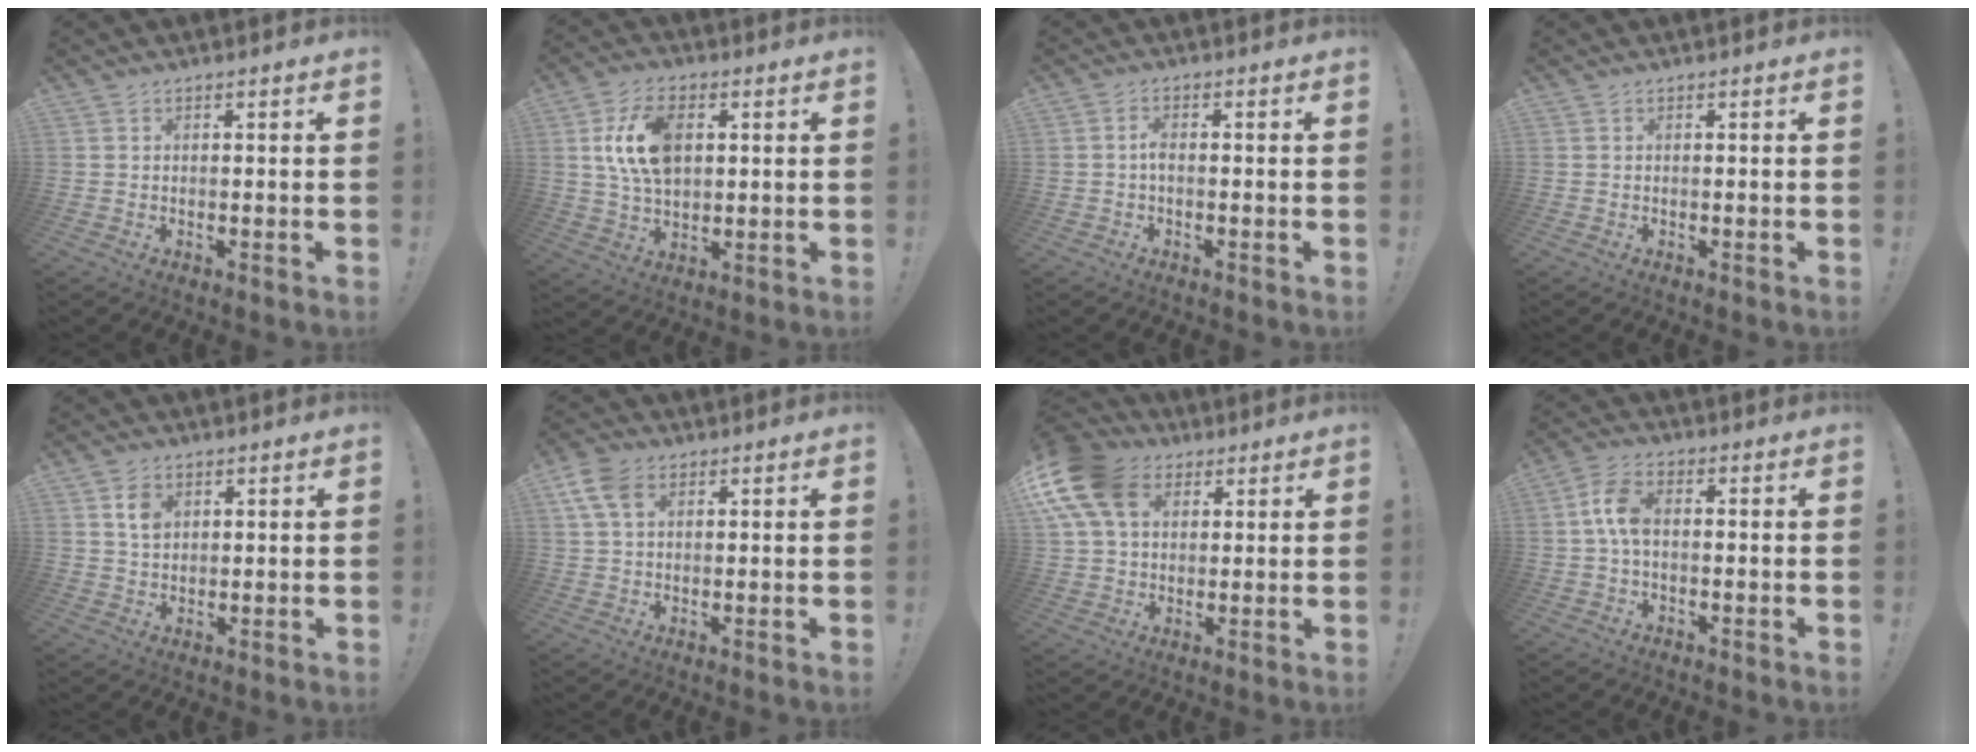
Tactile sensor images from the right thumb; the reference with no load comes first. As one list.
[{"total": 14.2, "force": [3.3, 9.0, 10.5], "torque": [-0.205, 0.009, 0.060]}, {"total": 2.4, "force": [-0.7, 1.0, 2.1], "torque": [-0.050, 0.004, -0.014]}, {"total": 0.0}, {"total": 4.9, "force": [2.1, 3.6, 2.6], "torque": [-0.028, -0.008, 0.036]}, {"total": 7.8, "force": [3.1, 5.1, 5.0], "torque": [-0.107, -0.002, 0.060]}, {"total": 16.5, "force": [6.1, 11.8, 9.9], "torque": [-0.193, -0.021, 0.113]}, {"total": 7.2, "force": [0.0, 4.1, 5.9], "torque": [-0.116, 0.004, -0.001]}]